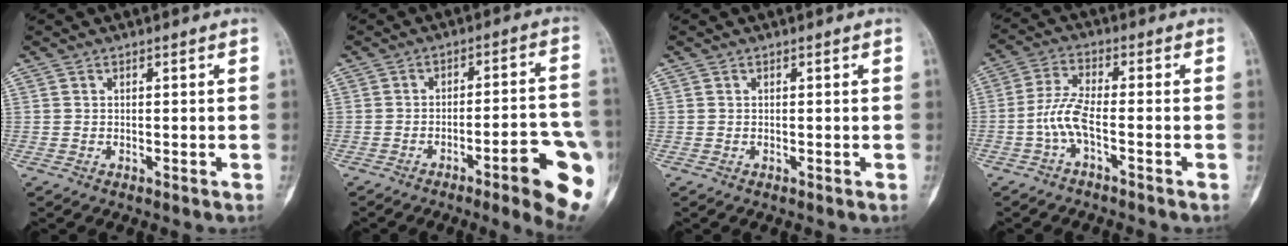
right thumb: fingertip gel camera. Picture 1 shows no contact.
{"total": 13.7, "force": [-6.2, 2.4, 12.0], "torque": [-0.129, 0.029, -0.079]}
{"total": 0.0}
{"total": 6.0, "force": [-2.4, 1.9, 5.2], "torque": [-0.119, 0.024, -0.053]}